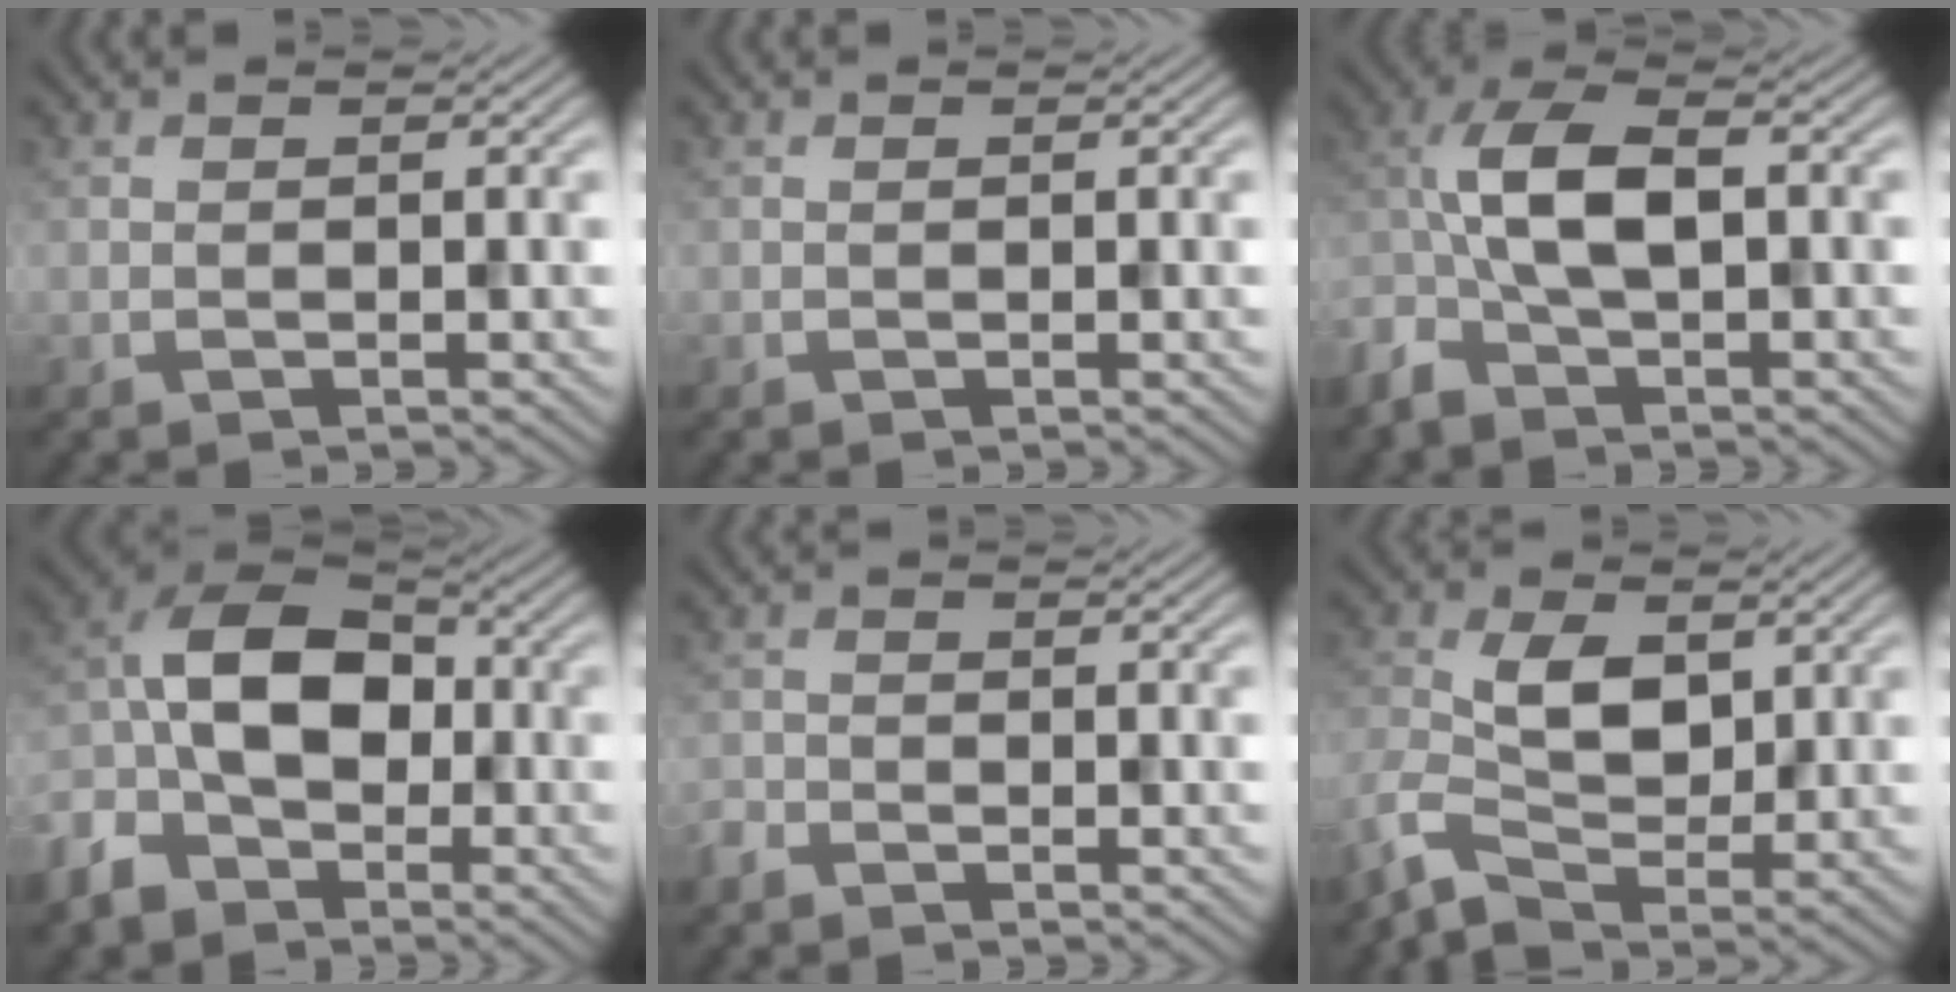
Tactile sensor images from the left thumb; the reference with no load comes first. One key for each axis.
{"total": 0.0}
{"total": 6.6, "fx": -2.2, "fy": 2.9, "fz": 5.5, "tx": -0.124, "ty": 0.014, "tz": -0.054}
{"total": 10.9, "fx": -4.0, "fy": 7.2, "fz": 7.1, "tx": -0.161, "ty": -0.005, "tz": -0.097}
{"total": 1.7, "fx": -1.5, "fy": 0.6, "fz": 0.3, "tx": -0.008, "ty": -0.004, "tz": -0.040}
{"total": 4.9, "fx": -0.8, "fy": 3.0, "fz": 3.9, "tx": -0.095, "ty": 0.005, "tz": -0.025}